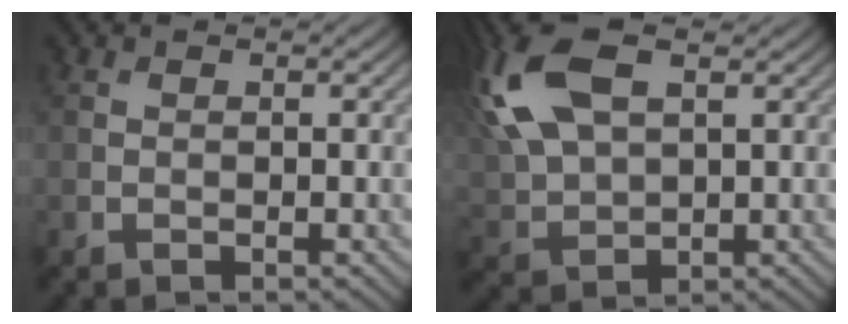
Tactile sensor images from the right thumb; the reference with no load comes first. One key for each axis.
{"total": 13.0, "fx": 5.2, "fy": 6.6, "fz": 10.0, "tx": -0.258, "ty": 0.020, "tz": 0.100}